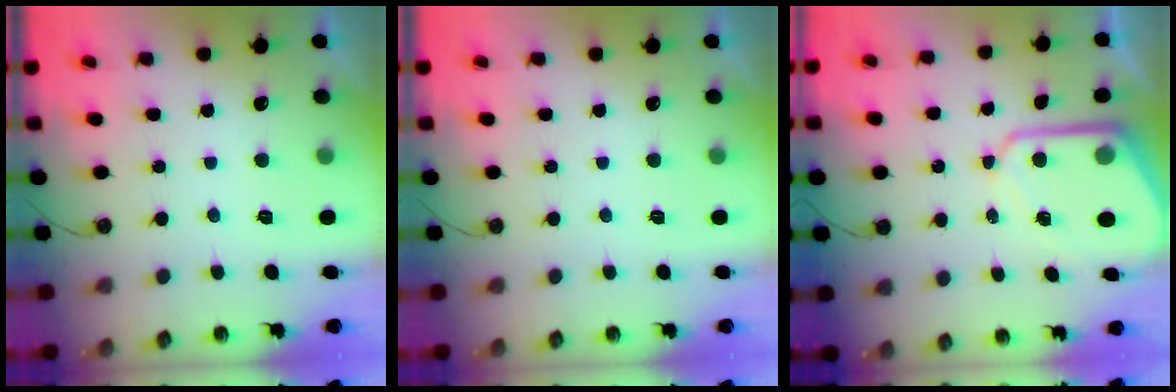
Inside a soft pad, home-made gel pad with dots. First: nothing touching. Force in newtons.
{"total": 0.0}
{"total": 10.5, "press": 10.5, "slide": 0.8}